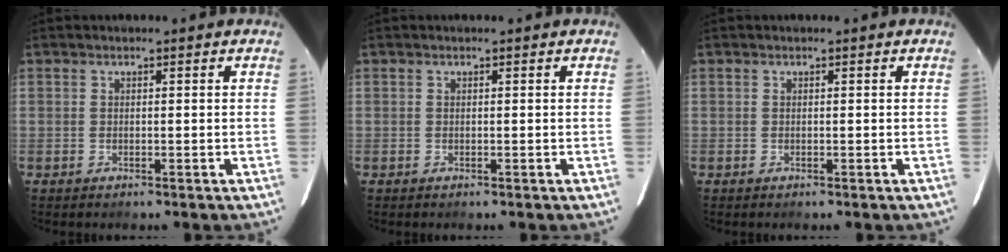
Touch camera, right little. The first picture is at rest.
{"total": 0.0}
{"total": 0.0}